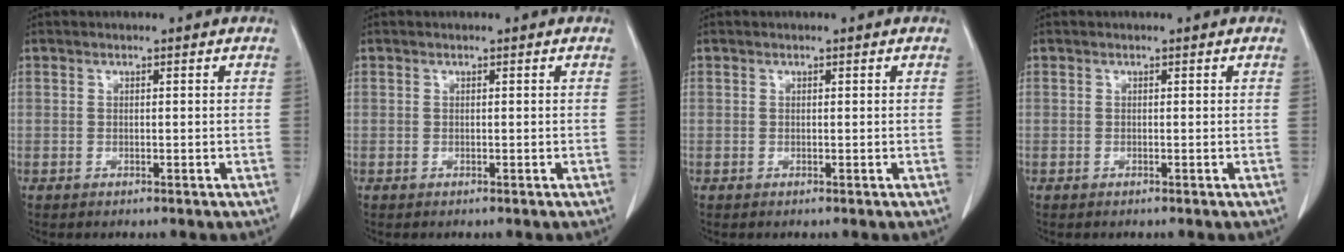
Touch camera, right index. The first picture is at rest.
{"total": 0.0}
{"total": 0.0}
{"total": 0.0}